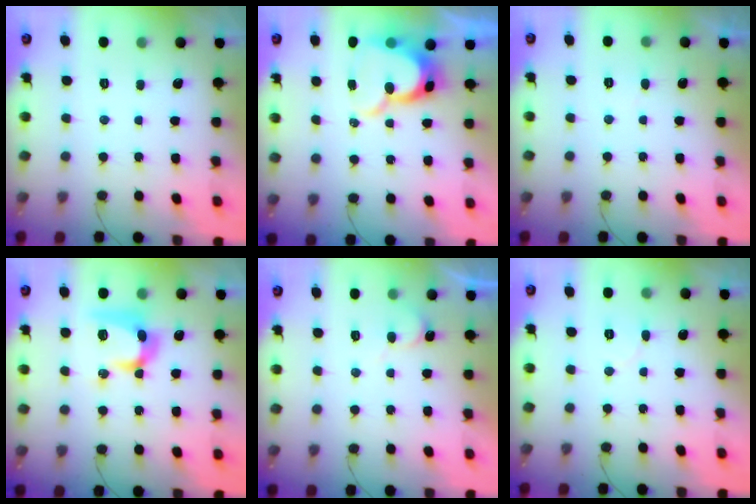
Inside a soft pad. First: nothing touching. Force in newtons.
{"total": 12.5, "press": 12.5, "slide": 1.2}
{"total": 2.4, "press": 2.4, "slide": 0.2}
{"total": 11.8, "press": 11.8, "slide": 0.4}
{"total": 7.6, "press": 7.6, "slide": 0.5}
{"total": 4.3, "press": 4.3, "slide": 0.5}